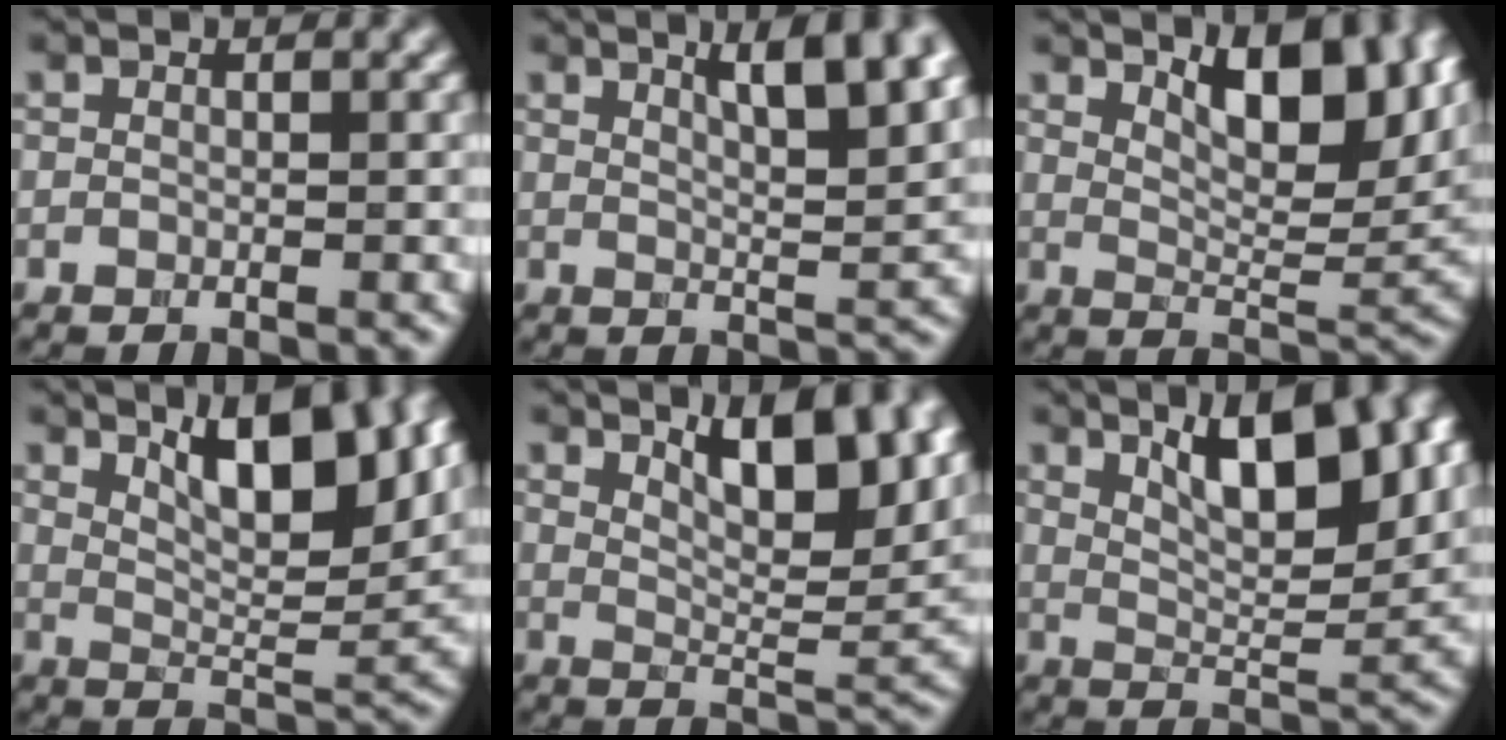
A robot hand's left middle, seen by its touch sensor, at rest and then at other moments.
{"total": 8.4, "force": [4.2, 2.4, 6.8], "torque": [-0.070, 0.021, 0.056]}
{"total": 9.8, "force": [4.6, 3.7, 7.9], "torque": [-0.112, 0.007, 0.070]}
{"total": 8.6, "force": [4.3, 2.6, 7.0], "torque": [-0.104, 0.001, 0.075]}
{"total": 8.9, "force": [4.8, 3.0, 6.9], "torque": [-0.098, 0.008, 0.072]}
{"total": 8.9, "force": [4.1, 2.8, 7.4], "torque": [-0.109, 0.004, 0.068]}